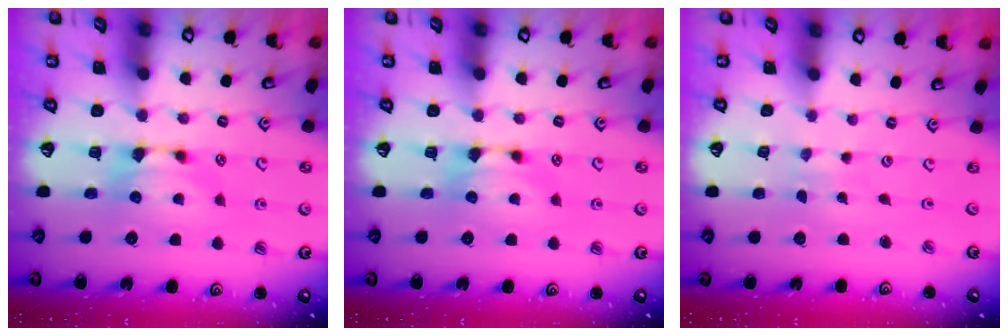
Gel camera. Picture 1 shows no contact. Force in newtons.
{"total": 0.0}
{"total": 6.7, "press": 6.7, "slide": 0.4}